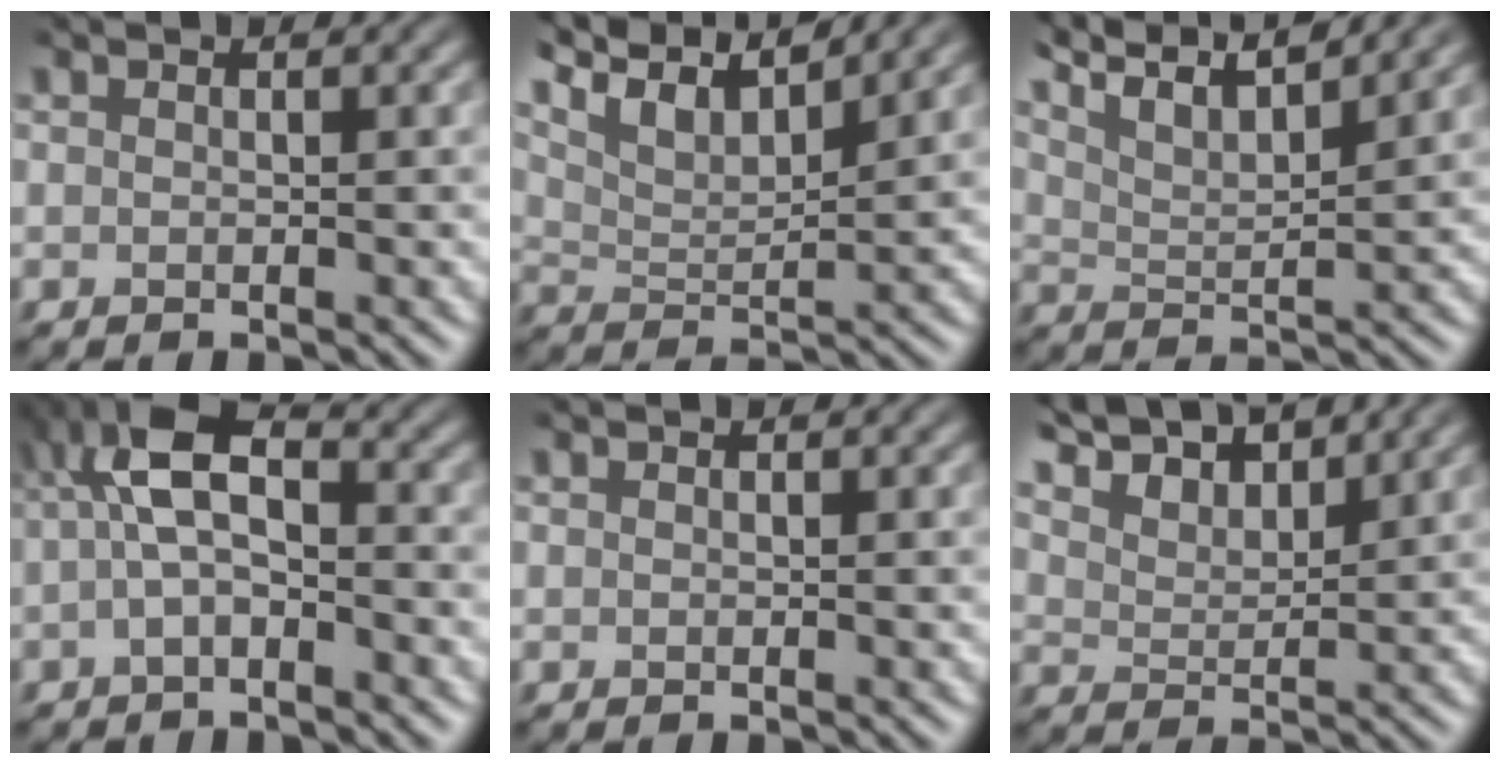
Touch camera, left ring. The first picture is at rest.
{"total": 7.4, "force": [6.2, 1.3, 3.8], "torque": [-0.076, 0.013, 0.099]}
{"total": 8.9, "force": [7.5, 1.6, 4.6], "torque": [-0.074, 0.023, 0.089]}
{"total": 4.6, "force": [-0.5, 2.2, 4.0], "torque": [-0.080, 0.017, -0.019]}
{"total": 0.0}
{"total": 7.7, "force": [6.7, 2.4, 3.0], "torque": [-0.073, 0.014, 0.104]}